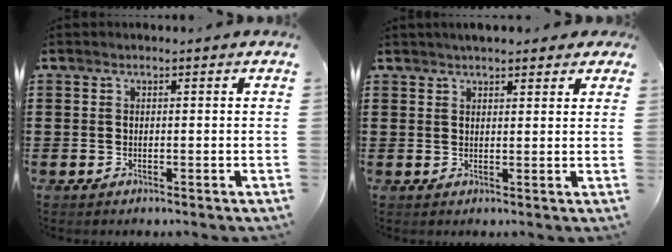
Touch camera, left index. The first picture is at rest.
{"total": 2.6, "force": [2.3, 0.7, 1.0], "torque": [-0.026, 0.005, 0.043]}